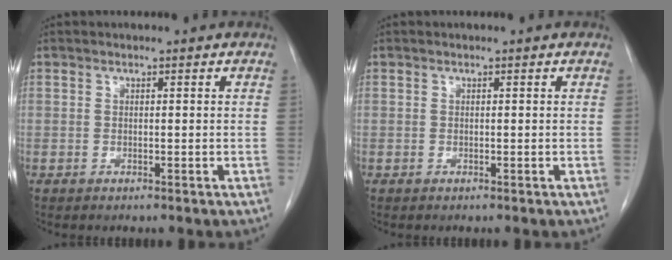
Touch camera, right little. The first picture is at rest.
{"total": 0.0}